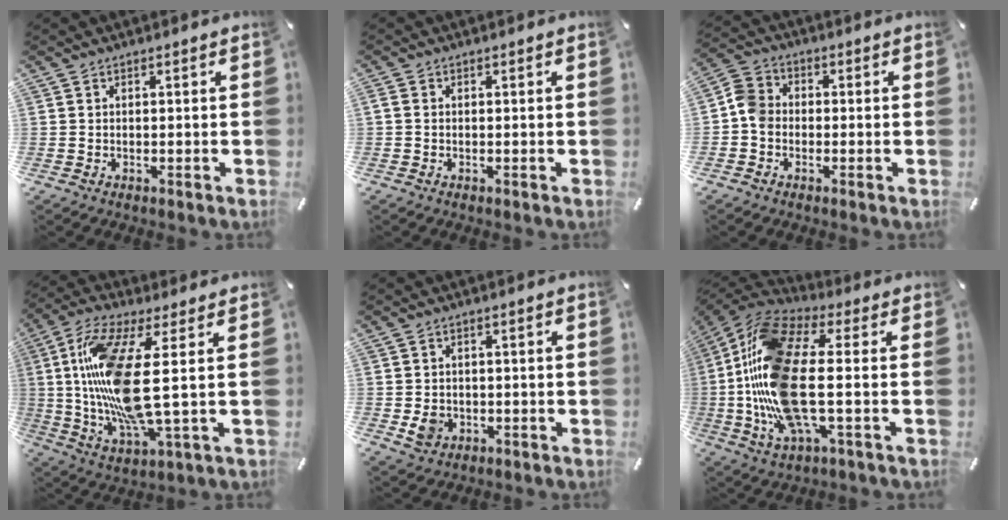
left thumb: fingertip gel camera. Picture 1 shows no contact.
{"total": 0.8, "force": [-0.3, 0.5, 0.5], "torque": [-0.013, 0.000, -0.006]}
{"total": 5.3, "force": [-1.4, 4.5, 2.5], "torque": [-0.050, 0.016, -0.023]}
{"total": 18.7, "force": [2.7, 4.2, 18.0], "torque": [-0.388, -0.030, 0.033]}
{"total": 4.2, "force": [-0.8, 3.5, 2.1], "torque": [-0.040, -0.003, -0.015]}
{"total": 22.2, "force": [-1.5, 8.2, 20.6], "torque": [-0.456, -0.022, -0.032]}